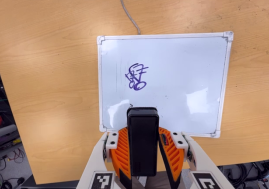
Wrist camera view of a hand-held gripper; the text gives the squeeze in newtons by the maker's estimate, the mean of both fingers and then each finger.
{"total": 5.8, "left": 4.7, "right": 6.9}